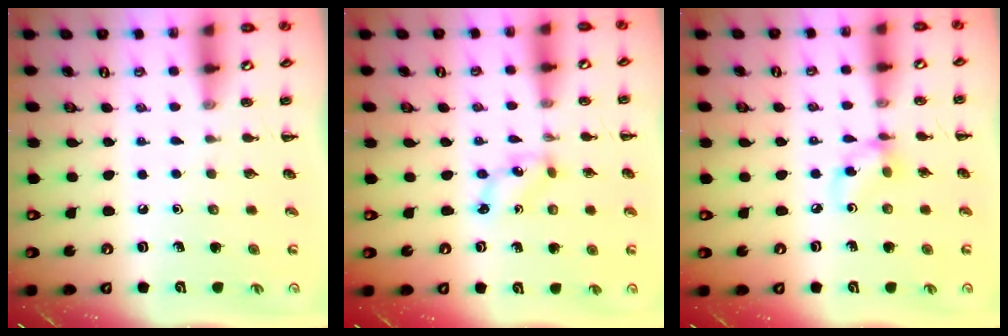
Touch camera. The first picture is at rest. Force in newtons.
{"total": 1.6, "press": 1.5, "slide": 0.3}
{"total": 6.2, "press": 6.2, "slide": 0.3}